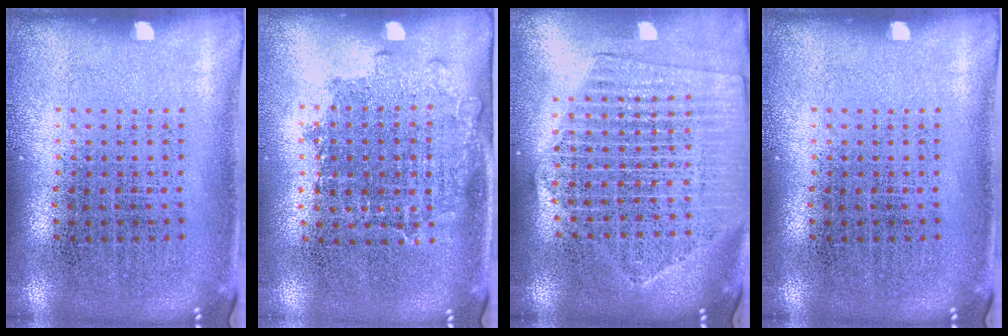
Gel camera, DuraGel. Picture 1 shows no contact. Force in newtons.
{"total": 1.3, "press": 1.1, "slide": 0.7}
{"total": 2.2, "press": 2.0, "slide": 1.0}
{"total": 0.0}